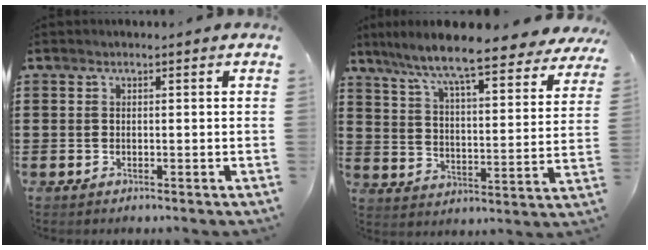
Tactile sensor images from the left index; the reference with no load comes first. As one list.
[{"total": 8.9, "force": [7.8, -0.1, 4.1], "torque": [-0.113, -0.052, 0.129]}]